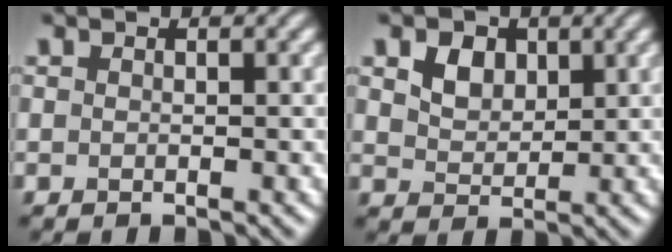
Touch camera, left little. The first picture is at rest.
{"total": 3.2, "force": [1.5, 2.3, 1.7], "torque": [-0.038, -0.002, 0.021]}